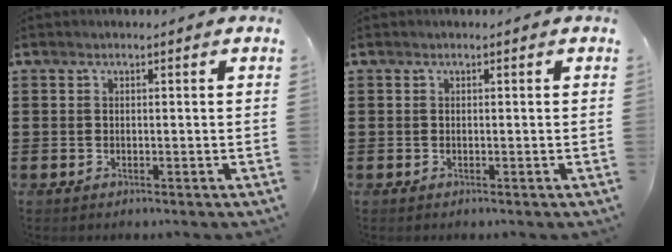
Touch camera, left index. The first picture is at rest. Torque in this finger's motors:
{"motor_torque": [-0.04, -0.03, 0.00, 0.00]}